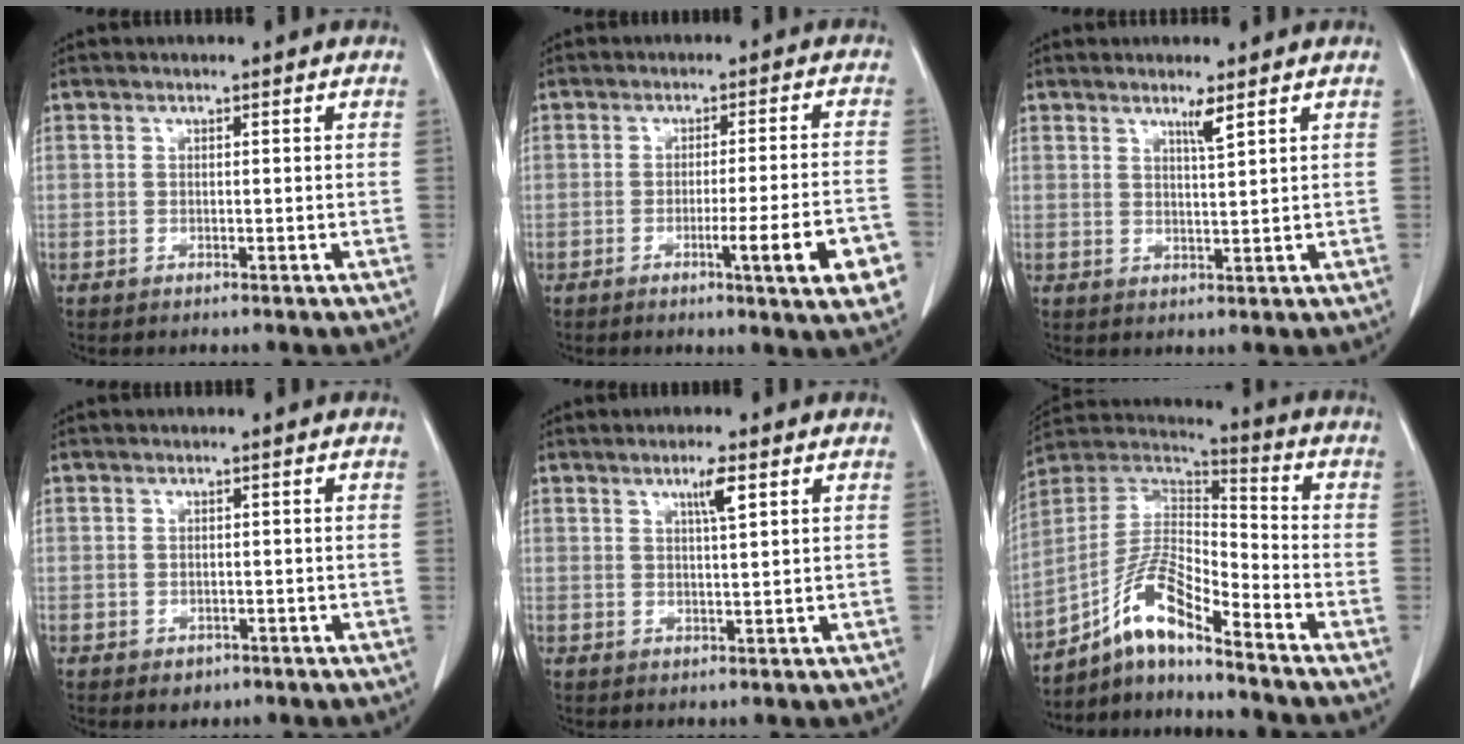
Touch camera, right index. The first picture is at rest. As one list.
[{"total": 10.5, "force": [-4.2, -0.4, 9.6], "torque": [-0.118, -0.013, -0.054]}, {"total": 2.4, "force": [1.6, -0.3, 1.8], "torque": [-0.033, -0.007, 0.030]}, {"total": 1.7, "force": [-0.8, 1.4, 0.5], "torque": [-0.004, 0.002, -0.005]}, {"total": 3.2, "force": [1.6, 0.0, 2.8], "torque": [-0.050, -0.002, 0.027]}, {"total": 11.5, "force": [-8.1, 1.5, 8.0], "torque": [-0.168, 0.020, -0.150]}]